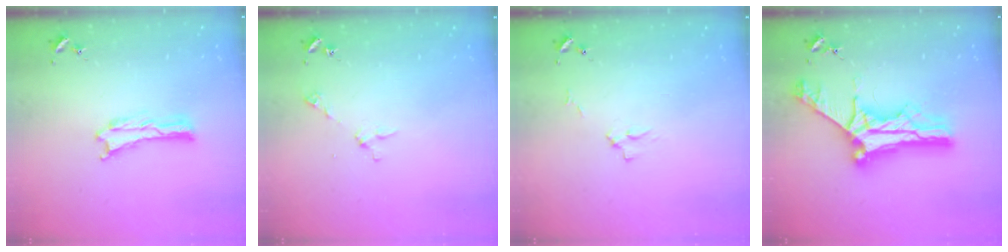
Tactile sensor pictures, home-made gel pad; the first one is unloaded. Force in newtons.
{"total": 2.9, "press": 2.9, "slide": 0.2}
{"total": 2.7, "press": 2.7, "slide": 0.3}
{"total": 13.8, "press": 13.8, "slide": 1.0}